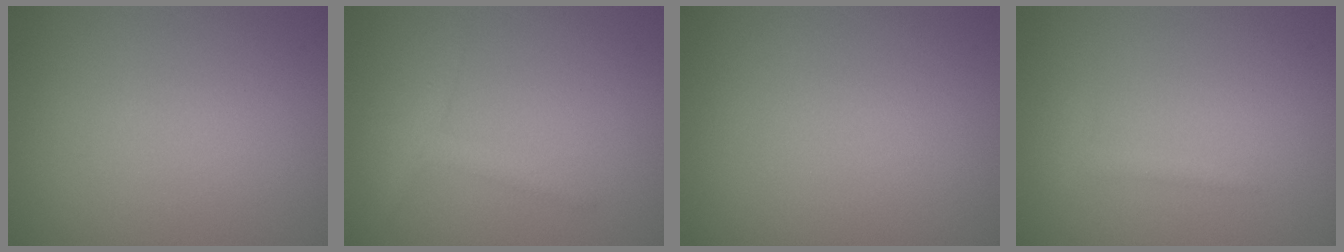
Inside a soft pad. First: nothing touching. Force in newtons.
{"total": 1.6, "press": 1.6, "slide": 0.0}
{"total": 0.0}
{"total": 1.0, "press": 1.0, "slide": 0.1}